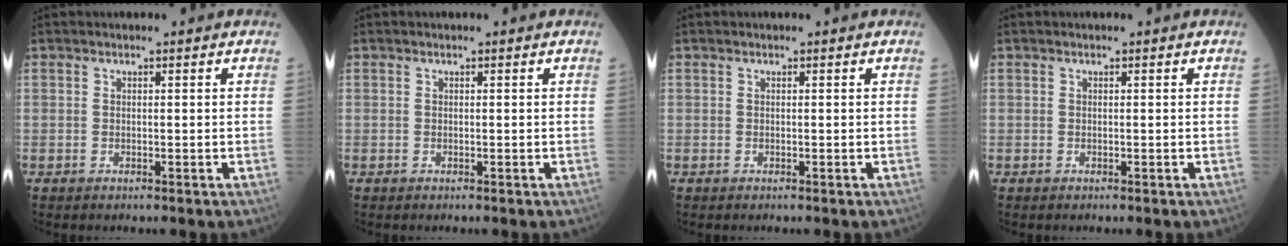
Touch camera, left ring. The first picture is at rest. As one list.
[{"total": 0.0}, {"total": 0.0}, {"total": 0.0}]